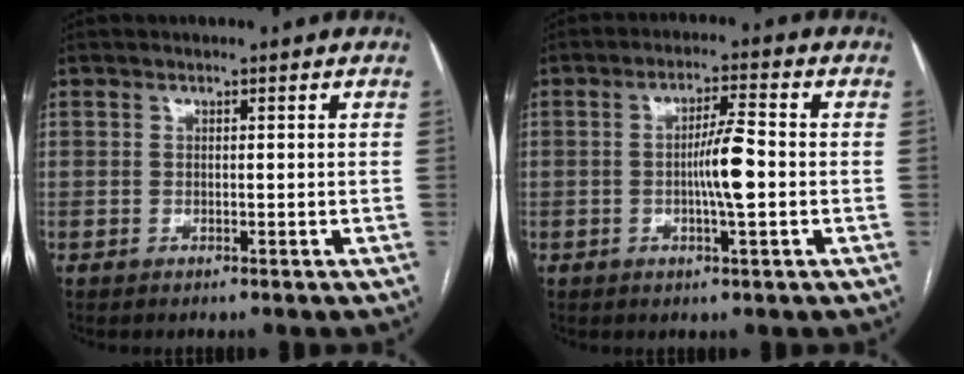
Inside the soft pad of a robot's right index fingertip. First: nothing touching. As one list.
[{"total": 6.0, "force": [-0.8, 0.3, 6.0], "torque": [-0.108, 0.001, -0.015]}]